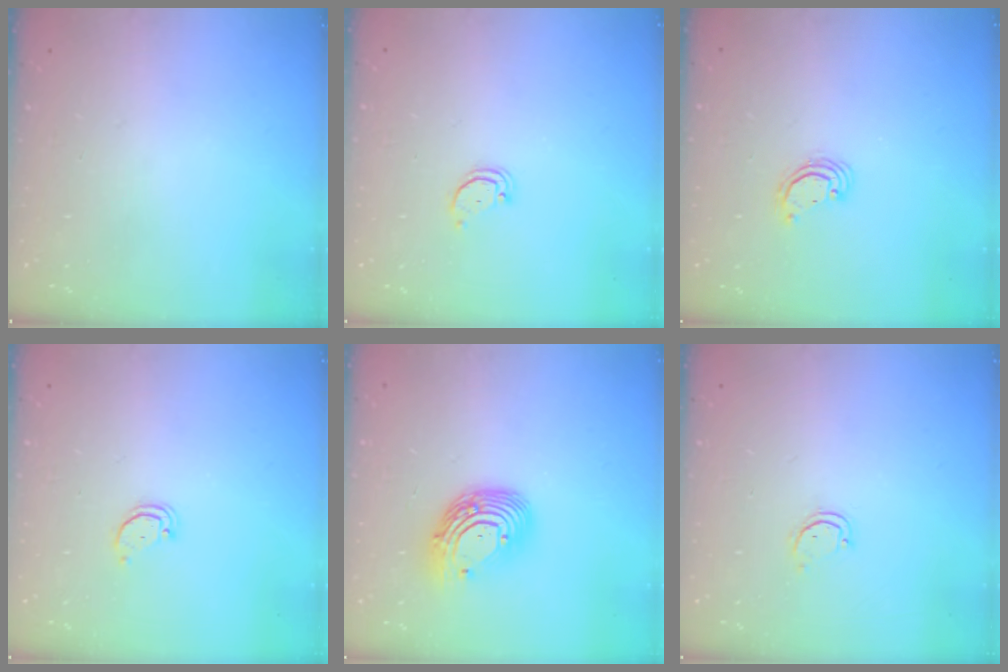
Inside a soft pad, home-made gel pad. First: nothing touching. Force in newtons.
{"total": 2.1, "press": 2.1, "slide": 0.2}
{"total": 3.0, "press": 3.0, "slide": 0.3}
{"total": 2.1, "press": 2.1, "slide": 0.2}
{"total": 12.8, "press": 12.8, "slide": 1.2}
{"total": 2.7, "press": 2.6, "slide": 0.3}